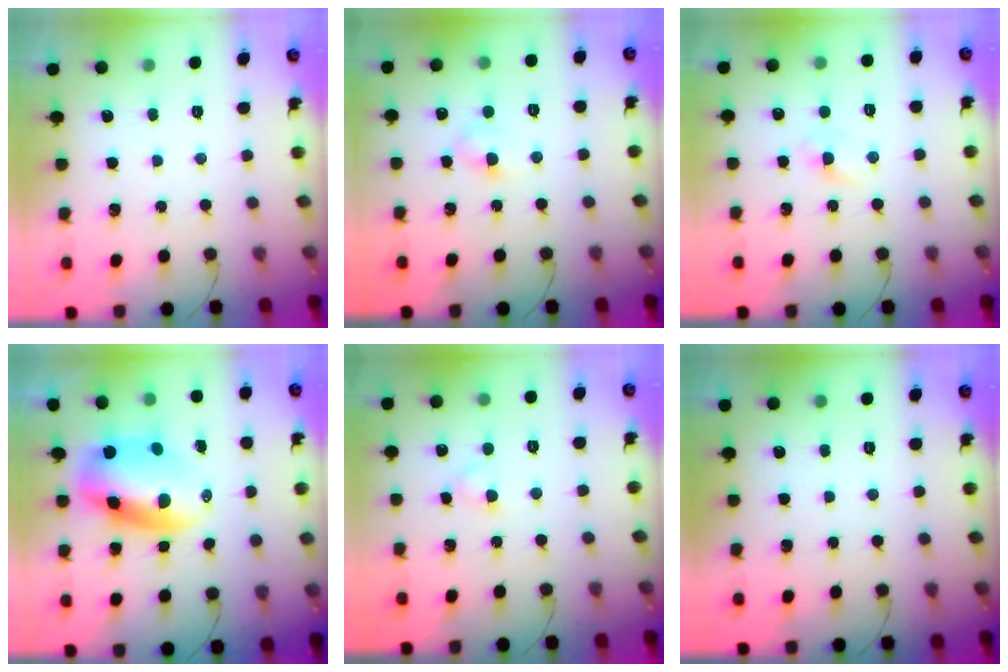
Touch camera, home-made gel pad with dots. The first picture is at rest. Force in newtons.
{"total": 3.8, "press": 3.5, "slide": 1.4}
{"total": 1.9, "press": 1.8, "slide": 0.8}
{"total": 9.8, "press": 9.5, "slide": 2.5}
{"total": 2.4, "press": 2.1, "slide": 1.1}
{"total": 0.0}